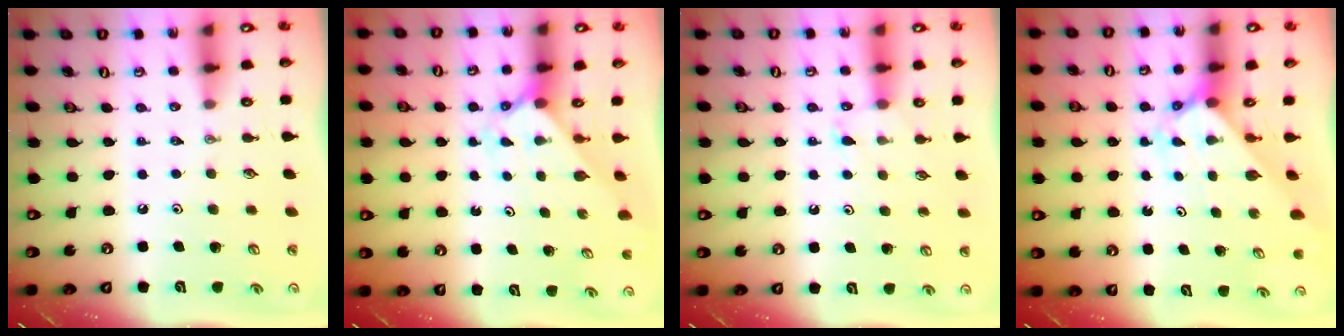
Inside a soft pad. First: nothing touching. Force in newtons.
{"total": 2.1, "press": 2.1, "slide": 0.2}
{"total": 4.6, "press": 4.5, "slide": 0.4}
{"total": 2.2, "press": 2.2, "slide": 0.2}